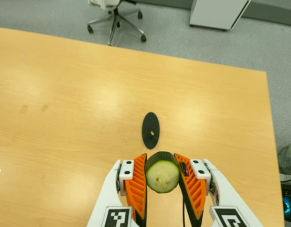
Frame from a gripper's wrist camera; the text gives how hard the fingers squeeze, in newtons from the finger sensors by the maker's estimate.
{"total": 10.9, "left": 9.9, "right": 11.9}